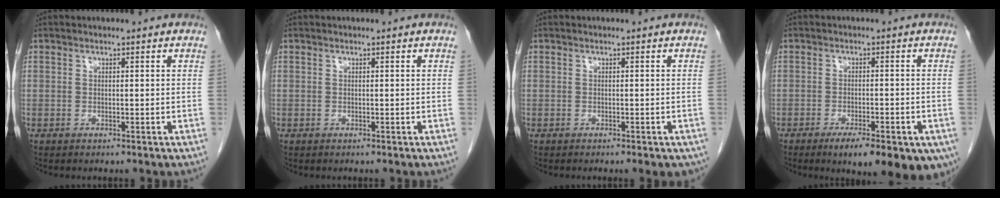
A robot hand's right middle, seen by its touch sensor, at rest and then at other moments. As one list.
[{"total": 0.0}, {"total": 3.4, "force": [-2.3, 1.1, 2.2], "torque": [-0.018, -0.006, -0.027]}, {"total": 14.8, "force": [-9.1, 4.3, 10.9], "torque": [-0.102, -0.015, -0.117]}]